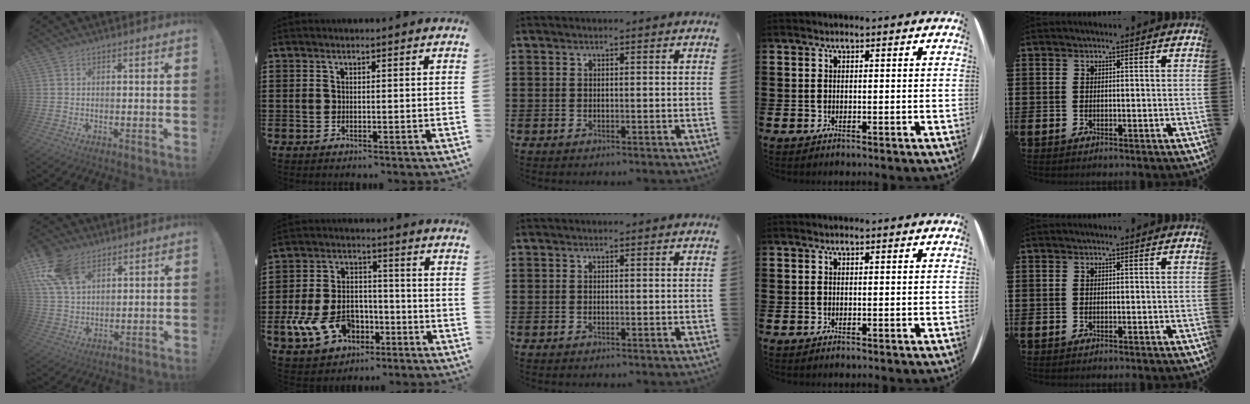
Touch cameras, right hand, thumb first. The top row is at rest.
{"thumb": {"total": 13.6, "force": [7.4, 8.5, 7.5], "torque": [-0.151, -0.028, 0.145]}, "index": {"total": 11.0, "force": [-3.9, 7.6, 6.9], "torque": [-0.165, 0.017, -0.067]}}